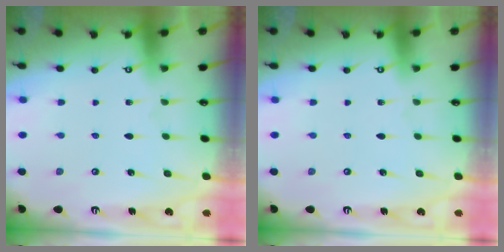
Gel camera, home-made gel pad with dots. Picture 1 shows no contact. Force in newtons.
{"total": 0.0}